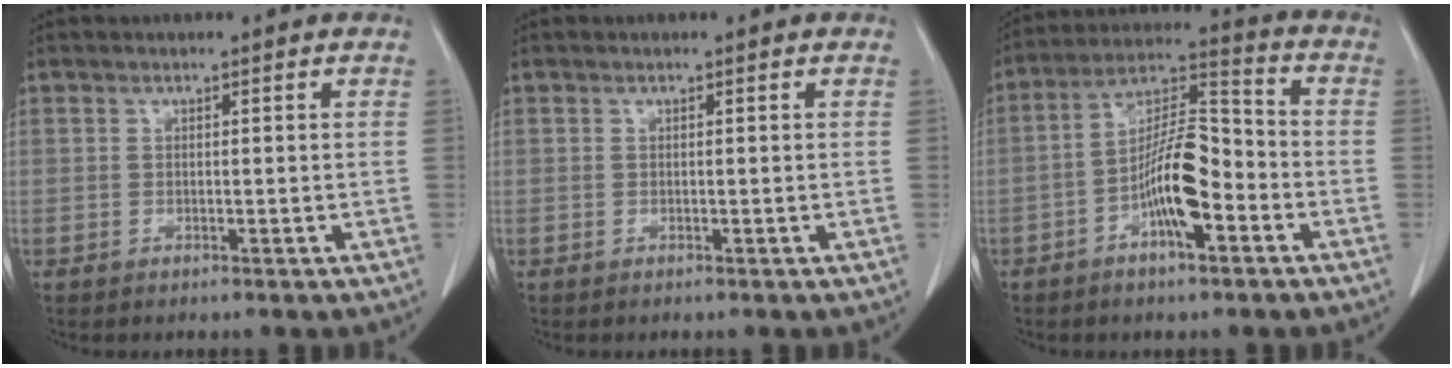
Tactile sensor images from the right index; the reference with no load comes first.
{"total": 0.0}
{"total": 11.3, "force": [-4.1, 2.9, 10.1], "torque": [-0.191, 0.017, -0.071]}